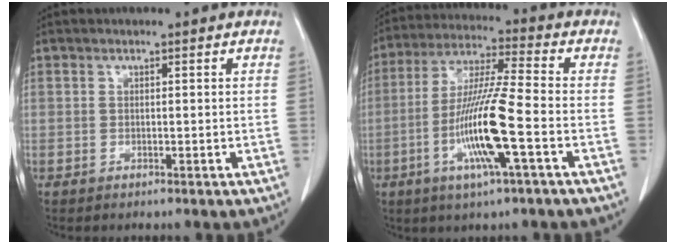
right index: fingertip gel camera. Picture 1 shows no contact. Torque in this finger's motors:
{"motor_torque": [2.14, 0.00, 1.05, 0.21]}